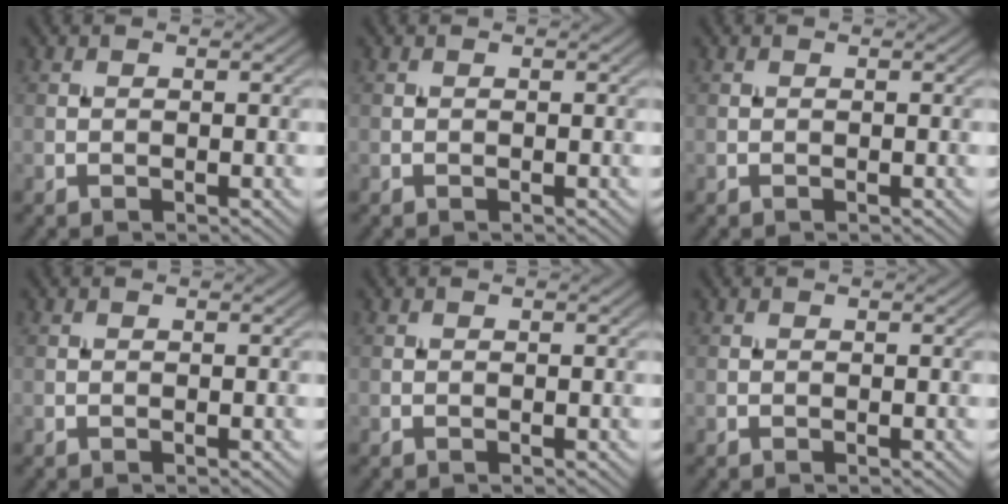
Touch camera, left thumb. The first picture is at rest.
{"total": 0.0}
{"total": 0.0}
{"total": 0.0}
{"total": 0.0}
{"total": 0.0}